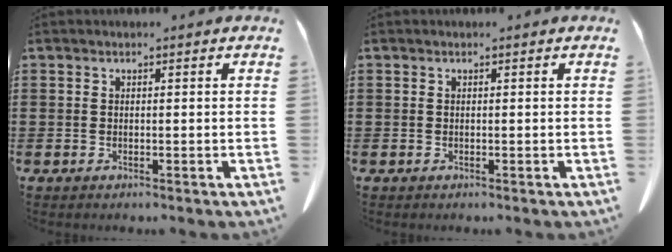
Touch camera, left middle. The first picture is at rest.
{"total": 0.0}